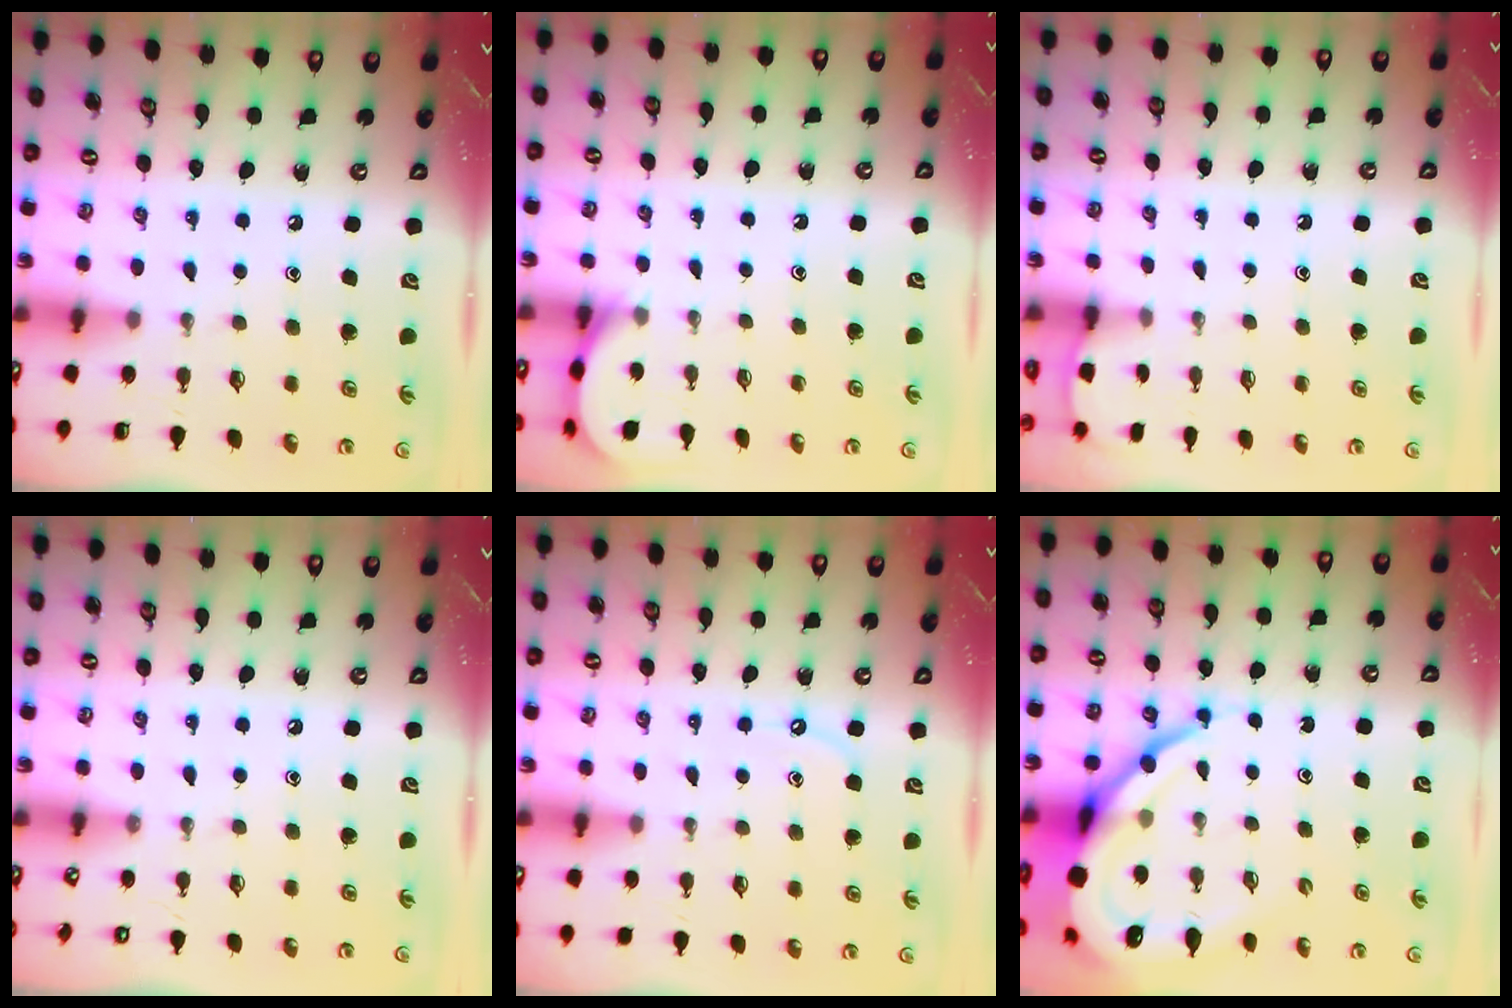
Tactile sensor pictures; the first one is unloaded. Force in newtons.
{"total": 3.8, "press": 3.8, "slide": 0.4}
{"total": 0.9, "press": 0.9, "slide": 0.1}
{"total": 0.0}
{"total": 5.0, "press": 4.9, "slide": 0.7}
{"total": 14.7, "press": 14.6, "slide": 1.7}